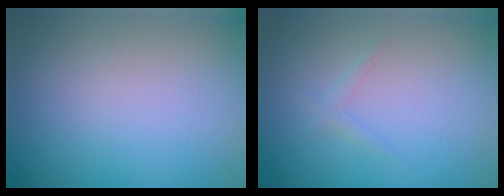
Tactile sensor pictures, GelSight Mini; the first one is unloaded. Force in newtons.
{"total": 0.7, "press": 0.7, "slide": 0.0}